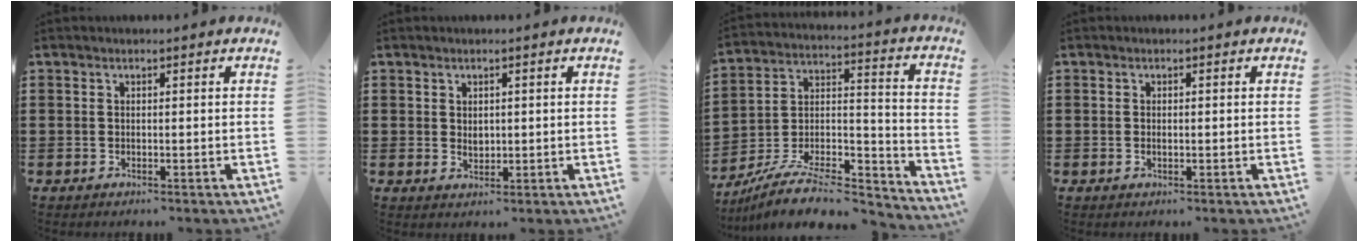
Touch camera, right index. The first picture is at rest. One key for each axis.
{"total": 1.5, "fx": 0.4, "fy": 1.2, "fz": 0.9, "tx": -0.010, "ty": 0.005, "tz": 0.004}
{"total": 9.9, "fx": -8.3, "fy": 2.8, "fz": 4.5, "tx": -0.079, "ty": 0.020, "tz": -0.162}
{"total": 0.7, "fx": -0.1, "fy": 0.3, "fz": 0.6, "tx": -0.012, "ty": 0.001, "tz": -0.003}